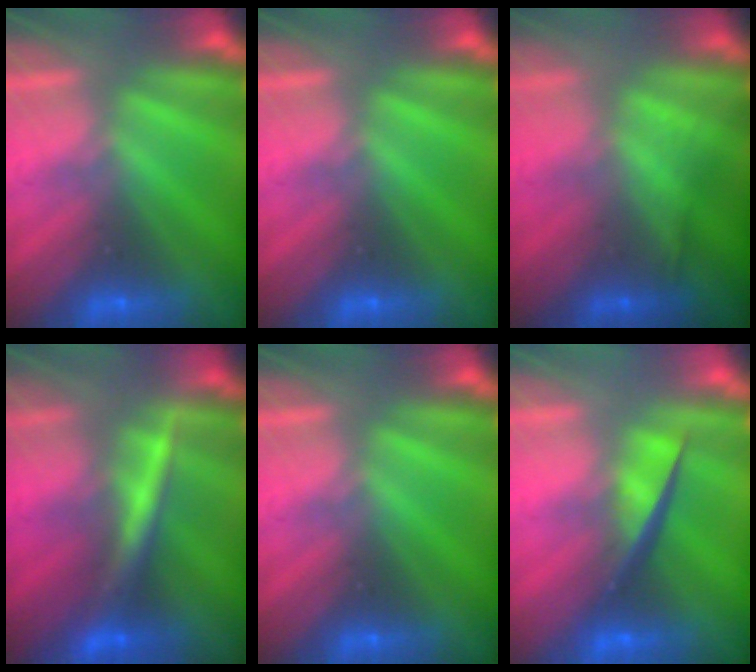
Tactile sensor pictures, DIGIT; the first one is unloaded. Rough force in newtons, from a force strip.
{"total": 0.0}
{"total": 1.3}
{"total": 2.4}
{"total": 0.0}
{"total": 4.5}